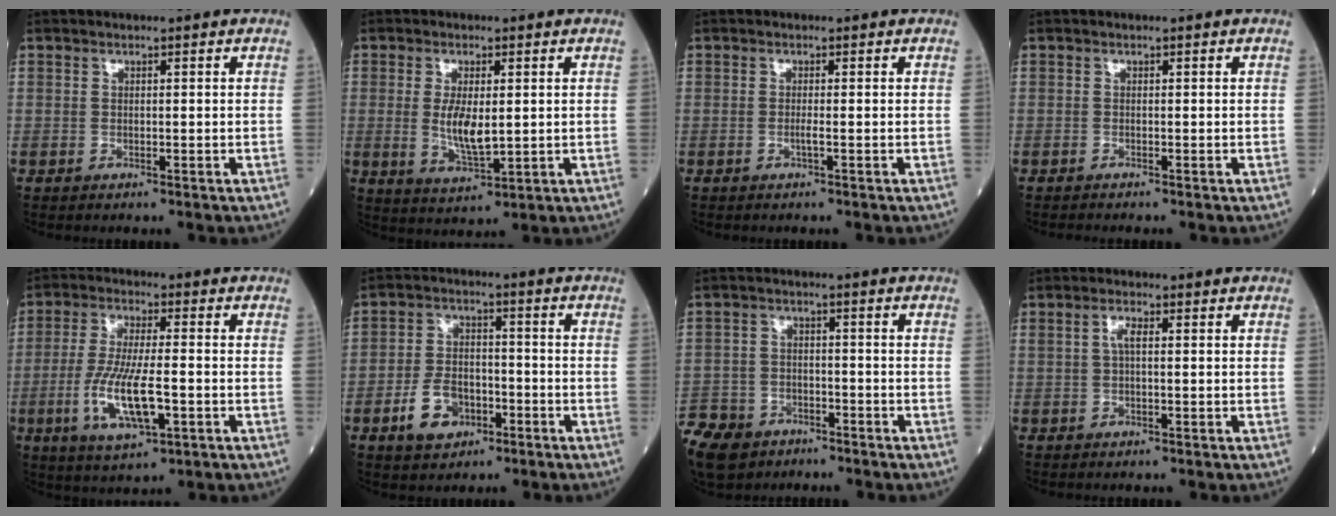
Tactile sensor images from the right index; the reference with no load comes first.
{"total": 5.9, "force": [0.5, 1.9, 5.6], "torque": [-0.110, -0.014, 0.014]}
{"total": 0.7, "force": [-0.3, -0.2, 0.6], "torque": [-0.012, 0.000, -0.008]}
{"total": 0.5, "force": [-0.5, -0.1, -0.2], "torque": [-0.003, -0.005, -0.011]}
{"total": 10.4, "force": [-2.8, 2.2, 9.7], "torque": [-0.198, -0.010, -0.048]}
{"total": 7.2, "force": [-3.3, 4.6, 4.4], "torque": [-0.095, 0.010, -0.052]}
{"total": 11.6, "force": [-8.1, 7.2, 3.9], "torque": [-0.105, -0.006, -0.136]}
{"total": 1.9, "force": [0.3, 0.5, 1.8], "torque": [-0.040, 0.007, 0.006]}